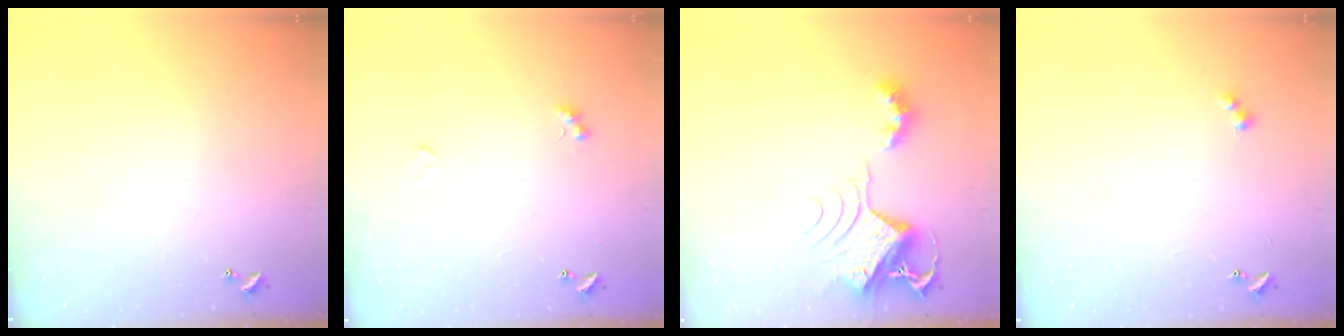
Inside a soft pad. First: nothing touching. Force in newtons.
{"total": 1.9, "press": 1.7, "slide": 0.7}
{"total": 8.1, "press": 8.1, "slide": 0.6}
{"total": 2.4, "press": 2.4, "slide": 0.5}